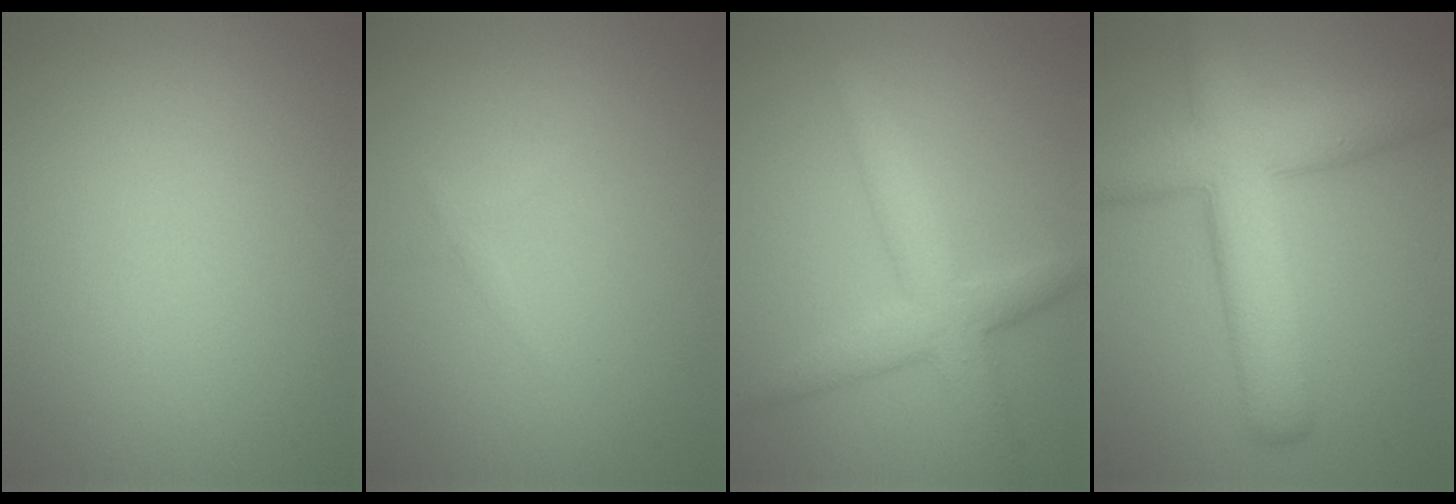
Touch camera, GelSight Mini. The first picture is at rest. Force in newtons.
{"total": 0.6, "press": 0.6, "slide": 0.1}
{"total": 4.4, "press": 4.4, "slide": 0.1}
{"total": 8.5, "press": 8.5, "slide": 0.2}